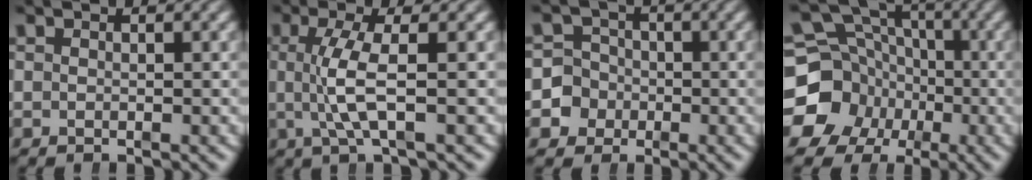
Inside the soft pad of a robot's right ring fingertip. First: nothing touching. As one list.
[{"total": 4.0, "force": [-0.1, 0.2, 4.0], "torque": [-0.082, -0.002, 0.002]}, {"total": 9.8, "force": [-2.7, 9.1, 2.3], "torque": [-0.072, -0.041, -0.046]}, {"total": 13.6, "force": [-1.9, 12.3, 5.5], "torque": [-0.110, -0.051, -0.035]}]